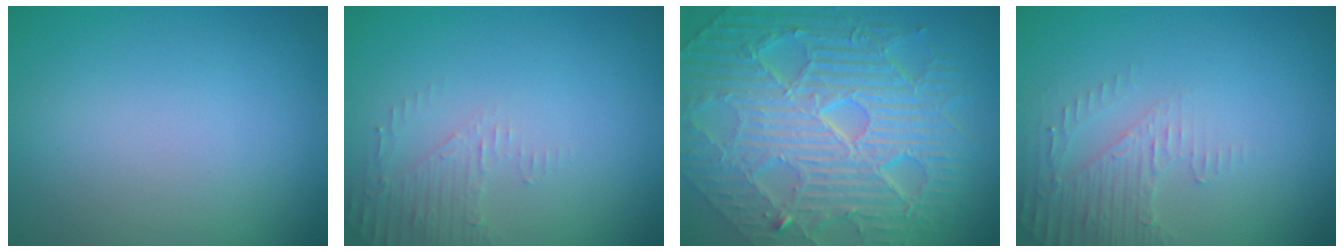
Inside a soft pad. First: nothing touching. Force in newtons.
{"total": 1.9, "press": 1.8, "slide": 0.4}
{"total": 11.4, "press": 7.5, "slide": 8.5}
{"total": 2.6, "press": 2.5, "slide": 0.7}